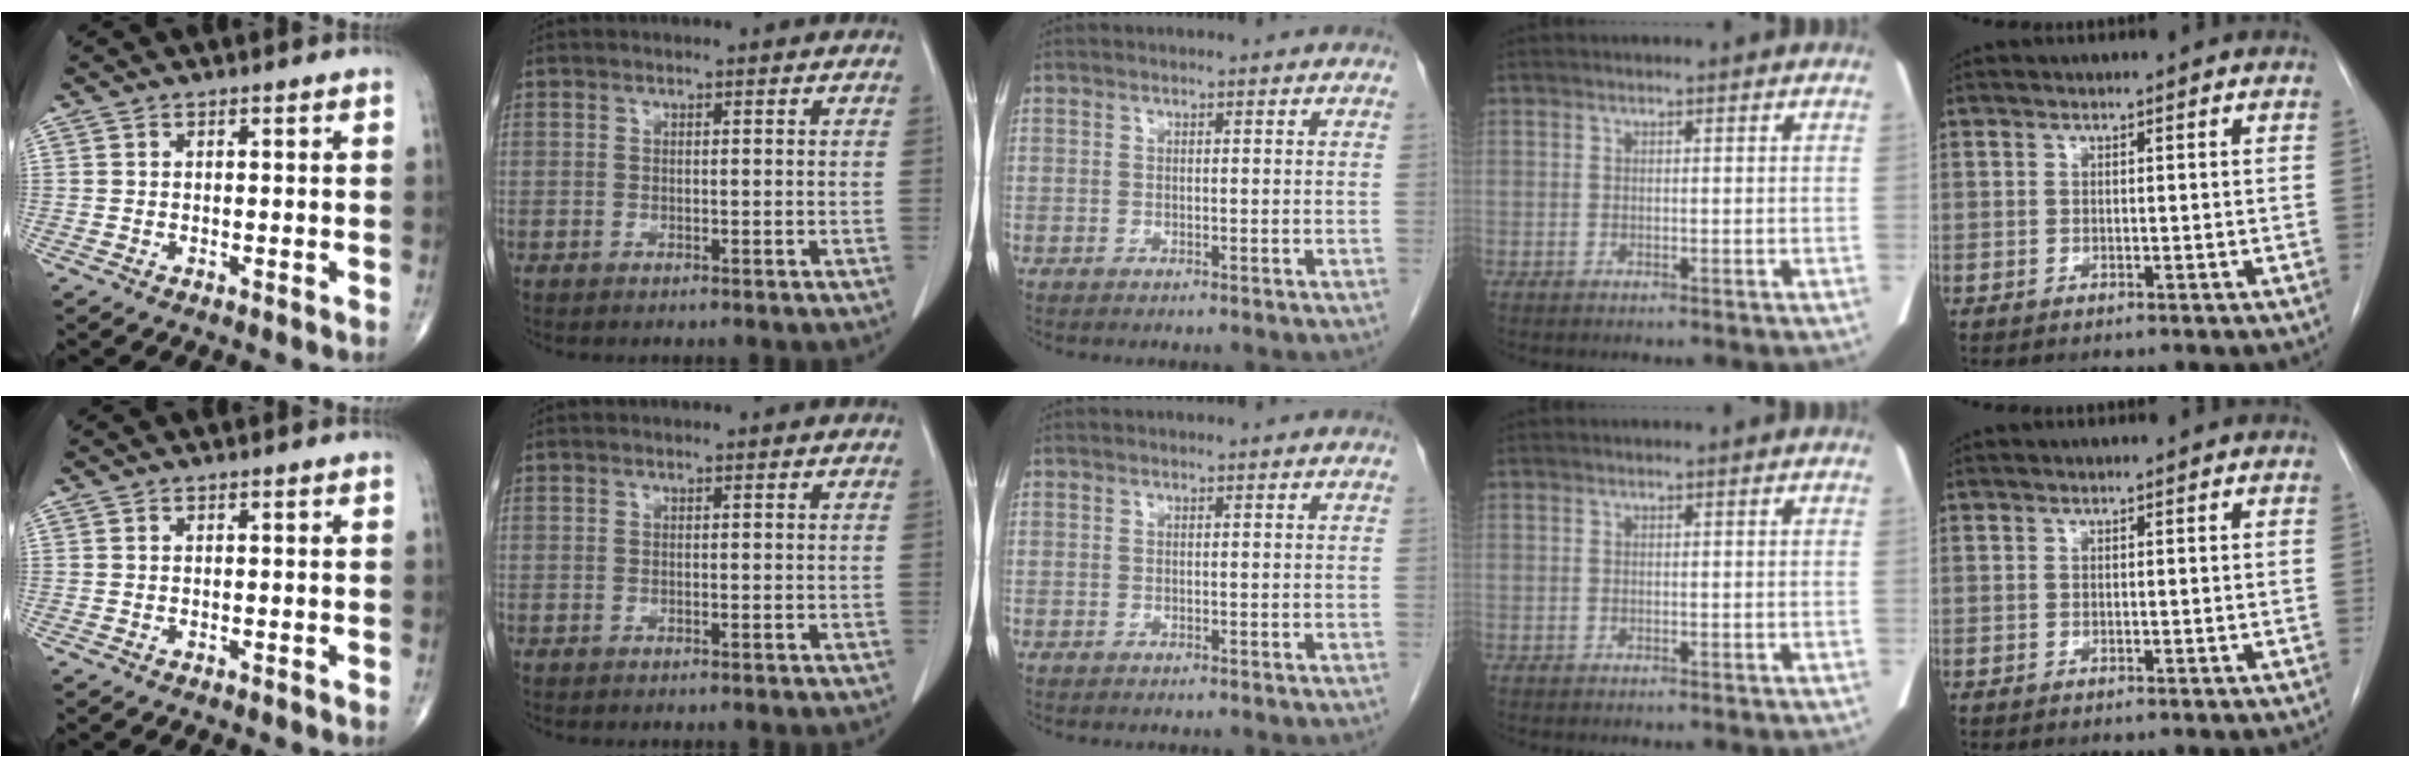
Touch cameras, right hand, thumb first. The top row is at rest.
{}